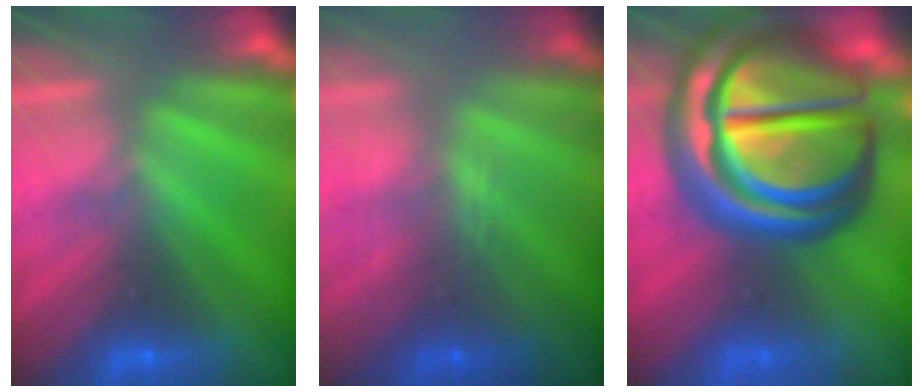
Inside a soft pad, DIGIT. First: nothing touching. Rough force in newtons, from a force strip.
{"total": 2.6}
{"total": 5.6}